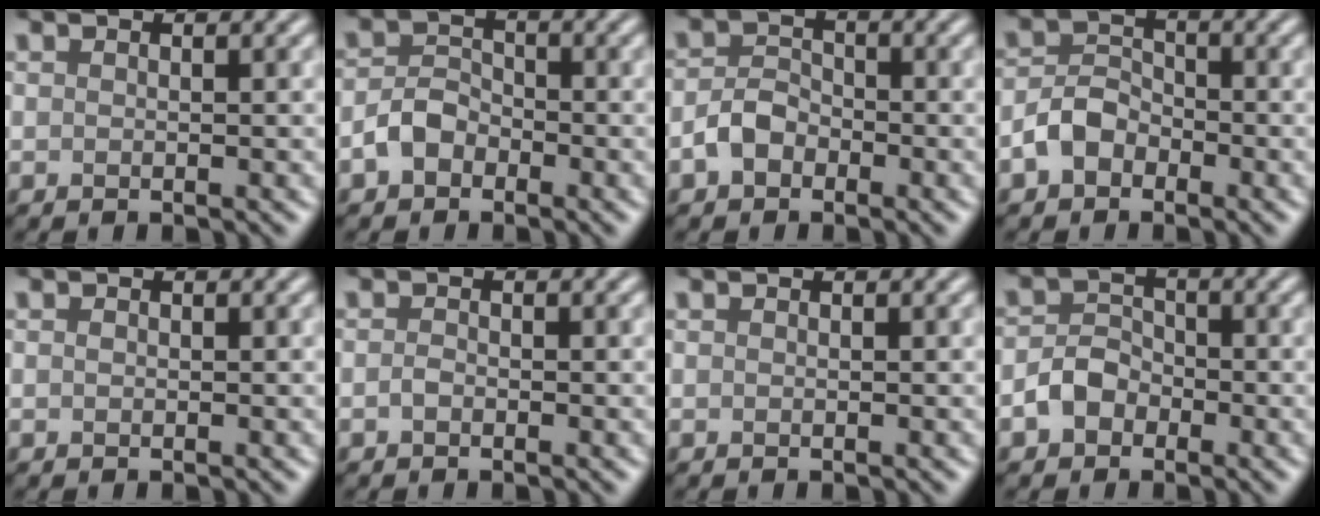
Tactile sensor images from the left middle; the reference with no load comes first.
{"total": 2.7, "force": [-1.4, 1.9, 1.3], "torque": [-0.023, 0.009, -0.032]}
{"total": 2.5, "force": [-1.3, 1.8, 1.3], "torque": [-0.024, 0.007, -0.030]}
{"total": 3.0, "force": [-1.6, 2.0, 1.5], "torque": [-0.025, 0.011, -0.037]}
{"total": 0.0}
{"total": 0.7, "force": [-0.3, 0.5, 0.5], "torque": [-0.011, 0.000, -0.009]}
{"total": 0.0}
{"total": 2.7, "force": [-1.3, 2.1, 1.2], "torque": [-0.019, 0.007, -0.028]}